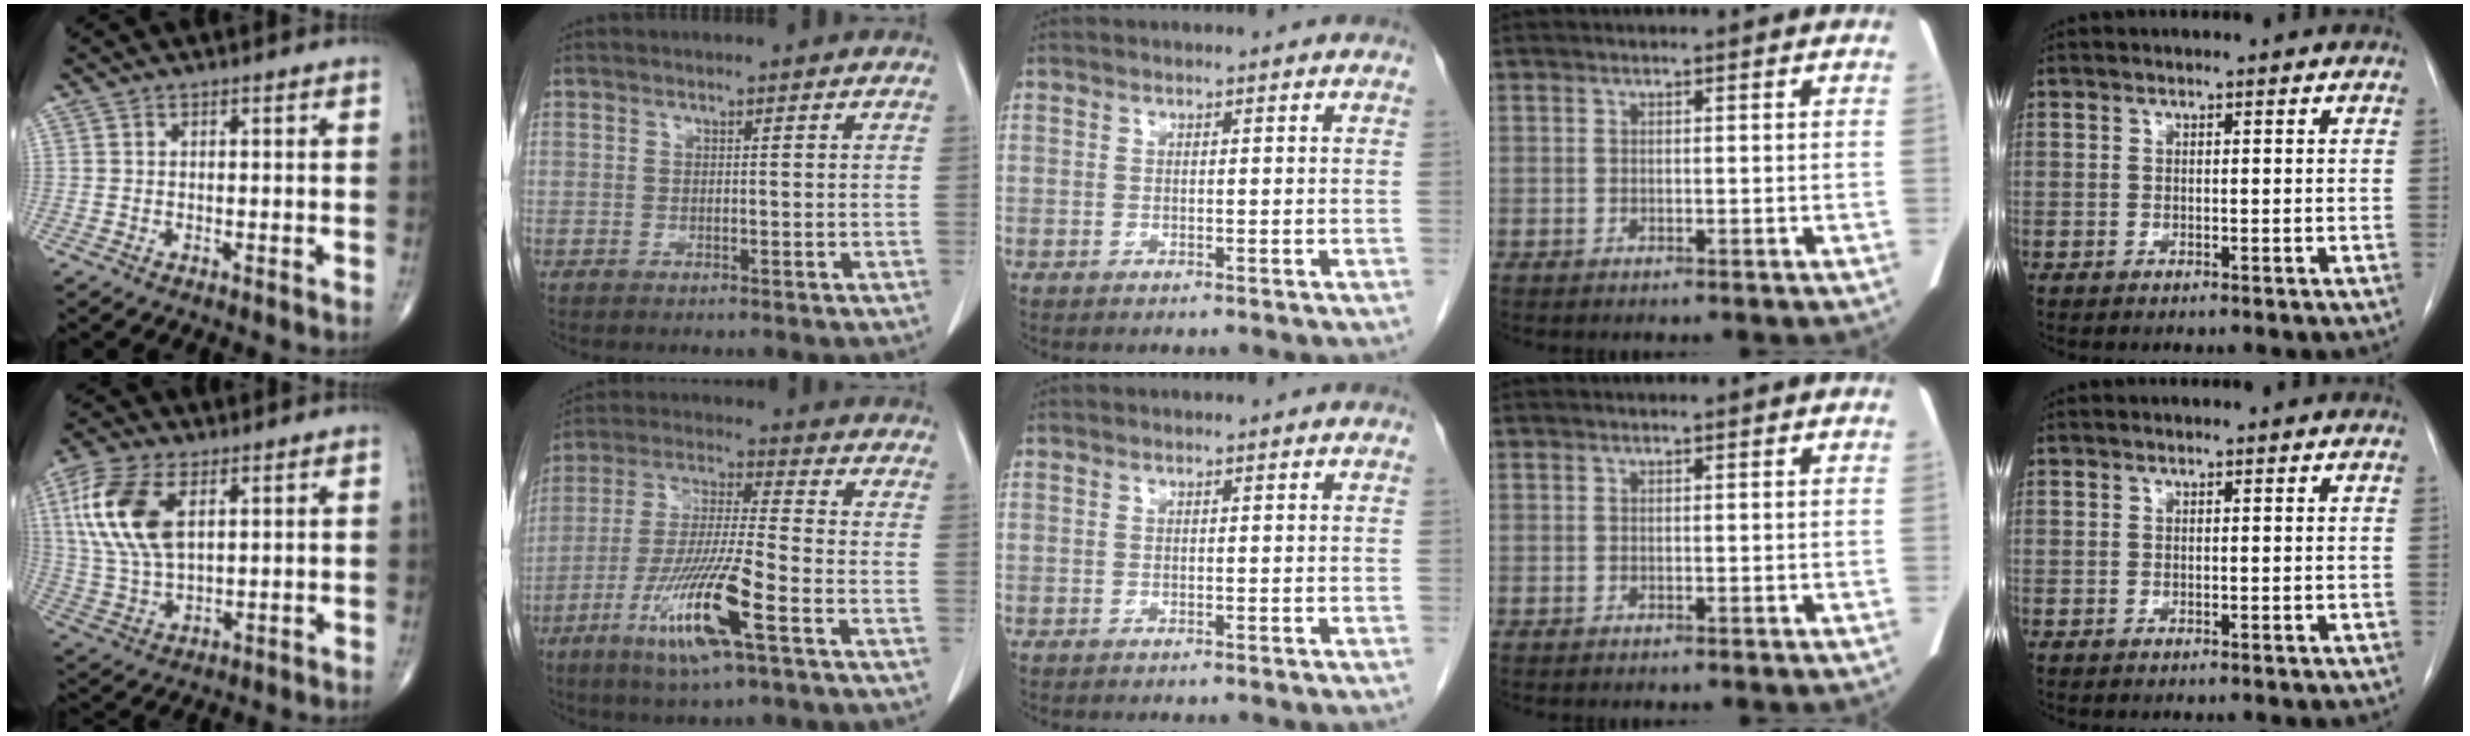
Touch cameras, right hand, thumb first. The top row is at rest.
{"thumb": {"total": 14.6, "force": [4.7, 7.6, 11.6], "torque": [-0.251, -0.005, 0.096]}, "index": {"total": 14.5, "force": [-6.7, 0.7, 12.8], "torque": [-0.257, -0.023, -0.123]}}